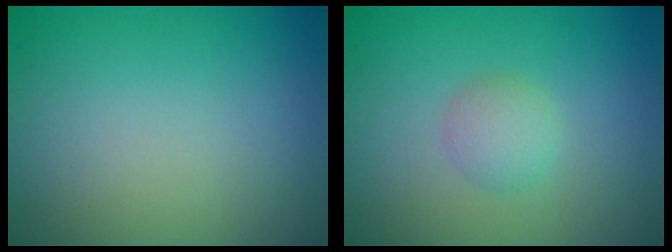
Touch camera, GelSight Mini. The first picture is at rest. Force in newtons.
{"total": 1.8, "press": 1.8, "slide": 0.1}